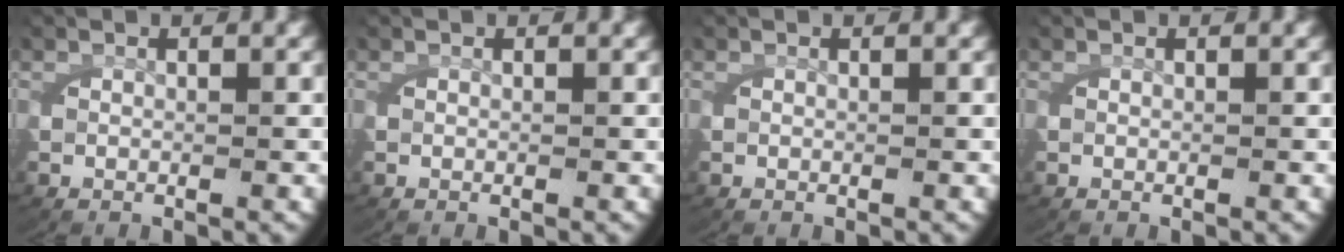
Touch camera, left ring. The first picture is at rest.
{"total": 0.0}
{"total": 0.0}
{"total": 0.0}